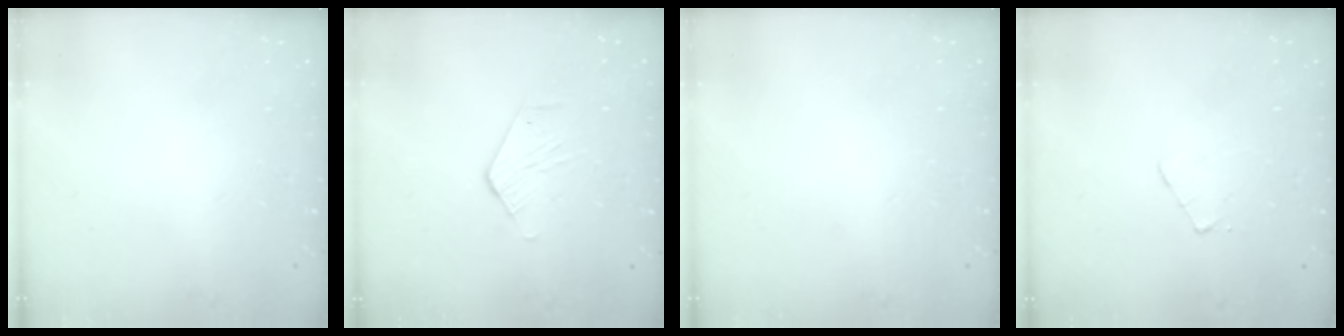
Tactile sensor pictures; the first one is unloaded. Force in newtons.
{"total": 2.5, "press": 2.5, "slide": 0.2}
{"total": 0.0}
{"total": 3.8, "press": 3.8, "slide": 0.3}